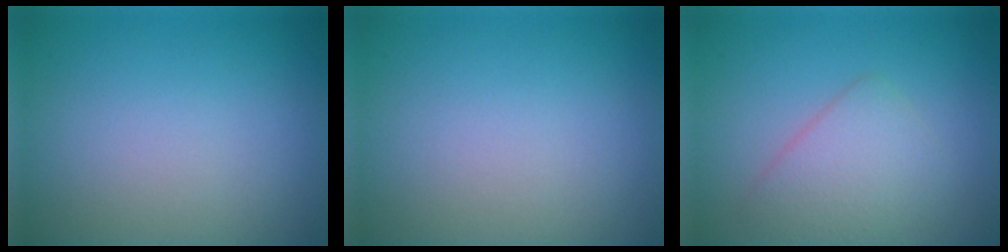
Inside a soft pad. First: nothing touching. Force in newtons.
{"total": 0.0}
{"total": 3.2, "press": 3.2, "slide": 0.2}